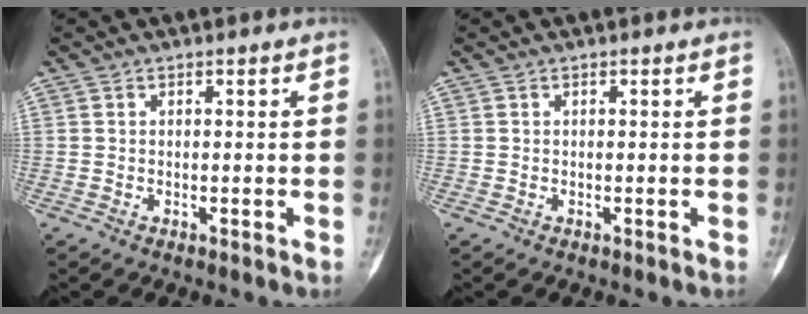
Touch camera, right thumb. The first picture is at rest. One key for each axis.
{"total": 0.0}